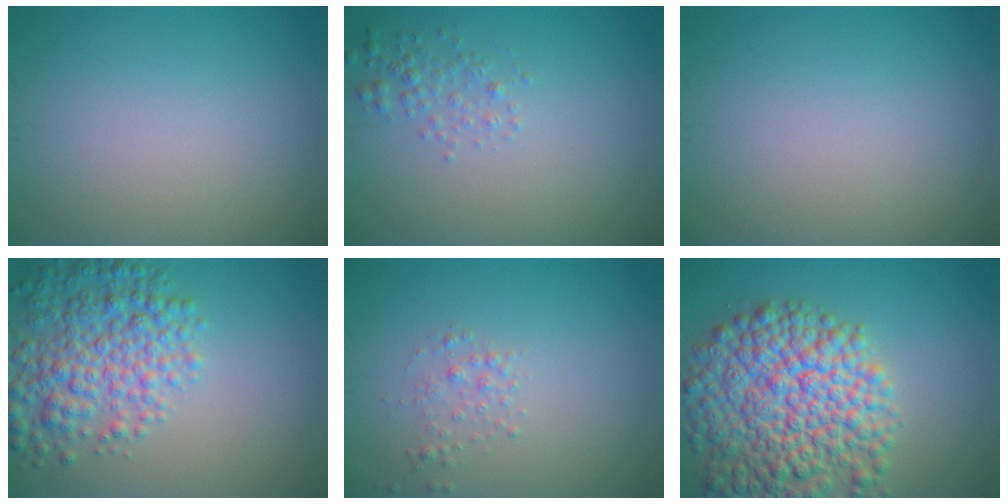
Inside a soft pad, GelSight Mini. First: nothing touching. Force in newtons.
{"total": 1.5, "press": 1.5, "slide": 0.0}
{"total": 0.0}
{"total": 6.6, "press": 6.6, "slide": 0.2}
{"total": 1.3, "press": 1.2, "slide": 0.1}
{"total": 11.4, "press": 11.4, "slide": 0.6}